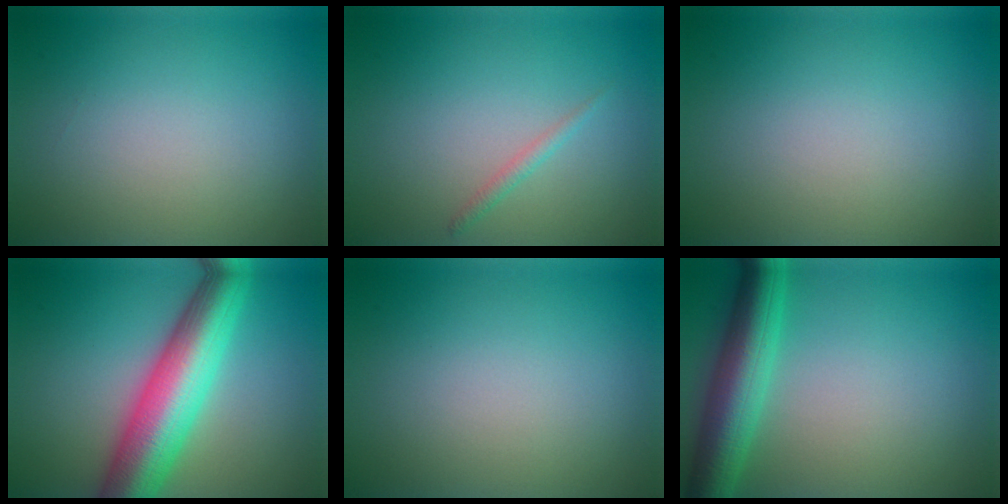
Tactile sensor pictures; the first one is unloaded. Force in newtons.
{"total": 0.9, "press": 0.9, "slide": 0.1}
{"total": 0.0}
{"total": 9.8, "press": 9.8, "slide": 0.2}
{"total": 0.0}
{"total": 6.6, "press": 6.6, "slide": 0.2}